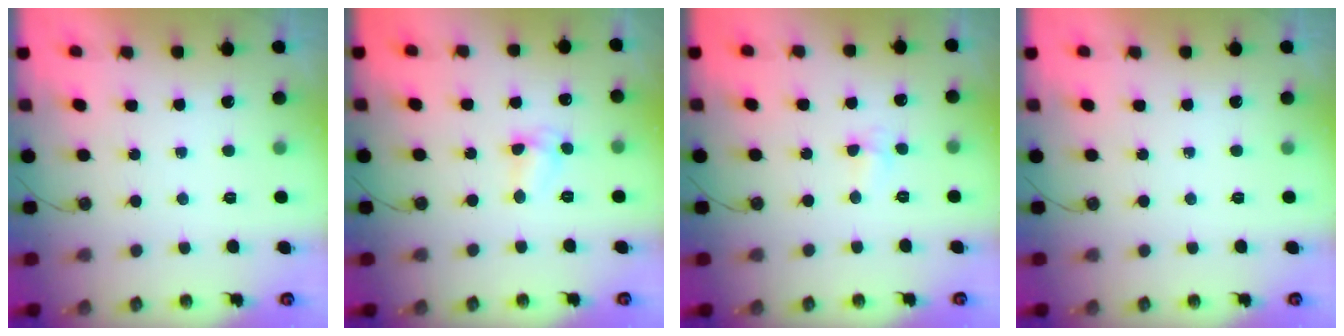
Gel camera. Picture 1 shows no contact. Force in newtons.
{"total": 5.2, "press": 5.2, "slide": 0.6}
{"total": 3.8, "press": 3.7, "slide": 0.7}
{"total": 0.0}